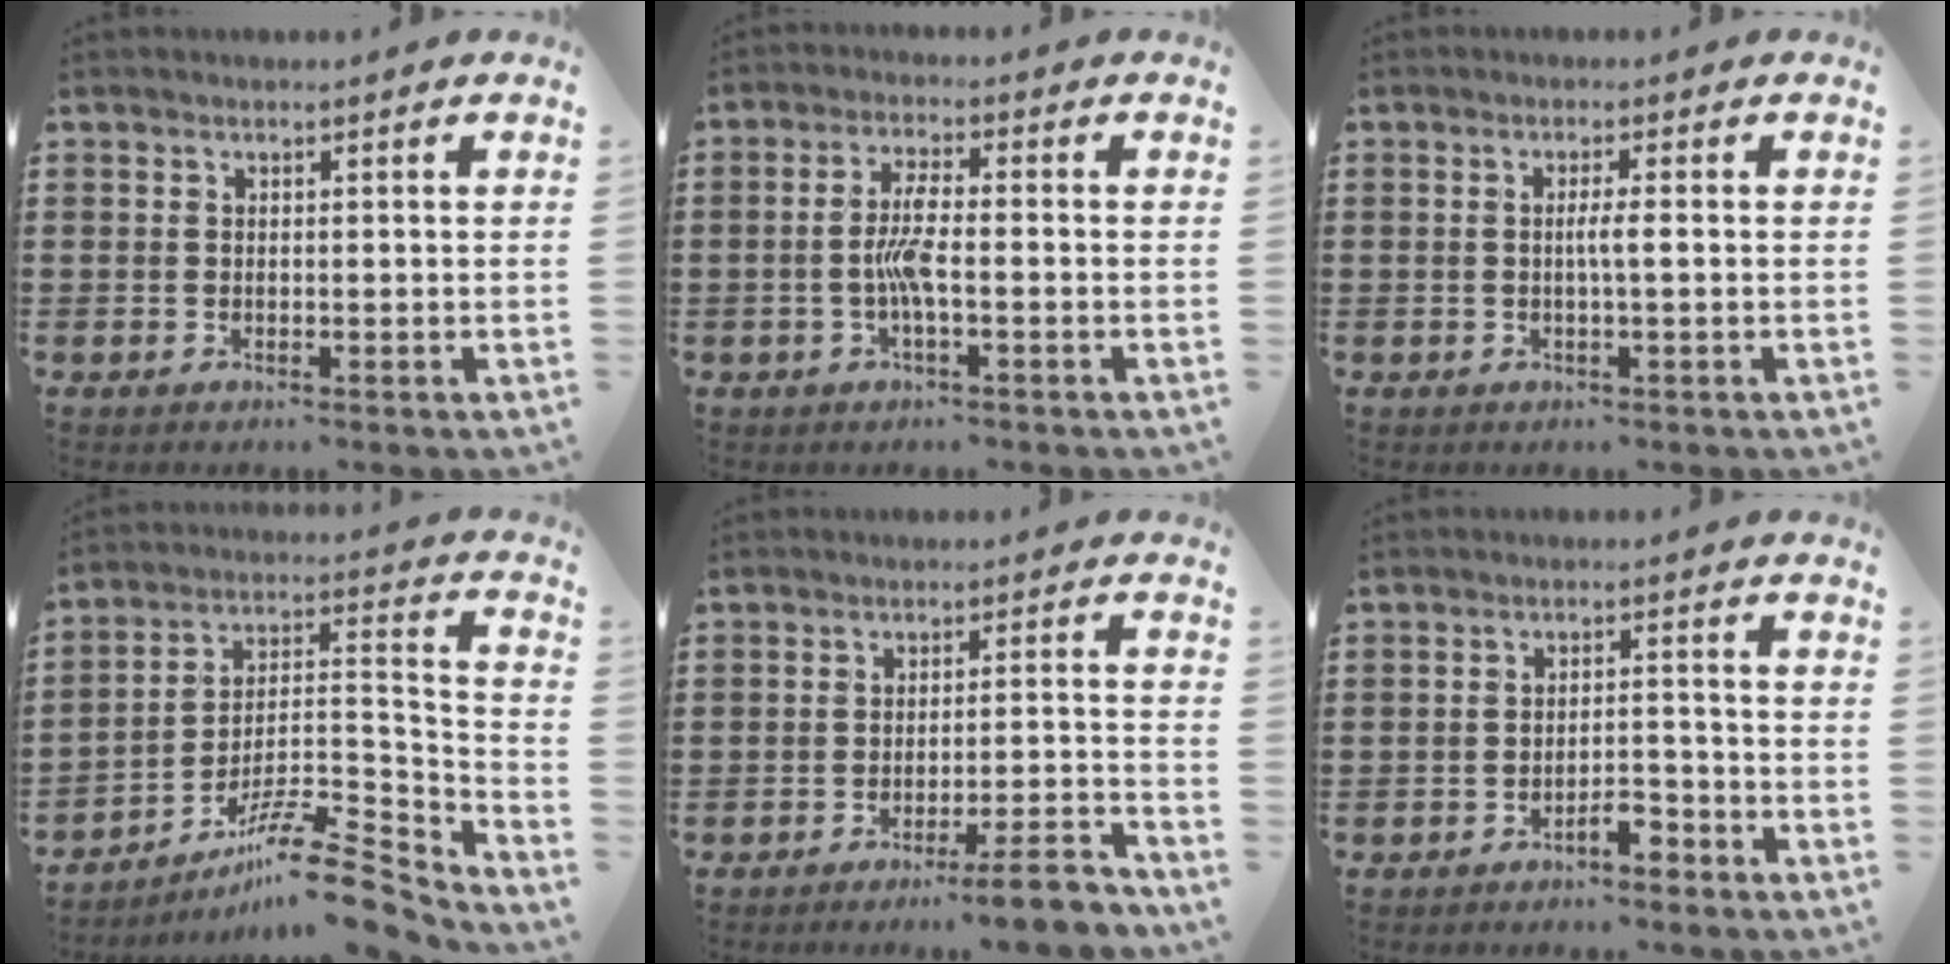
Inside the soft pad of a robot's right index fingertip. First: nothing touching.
{"total": 4.8, "force": [-1.1, 0.9, 4.6], "torque": [-0.105, -0.004, -0.030]}
{"total": 2.2, "force": [-0.2, -0.1, 2.2], "torque": [-0.039, -0.004, -0.007]}
{"total": 11.0, "force": [-9.0, 1.9, 6.1], "torque": [-0.095, 0.023, -0.174]}
{"total": 5.9, "force": [-4.8, -0.2, 3.5], "torque": [-0.054, -0.012, -0.089]}
{"total": 3.6, "force": [-2.8, 1.1, 1.9], "torque": [-0.033, 0.010, -0.054]}